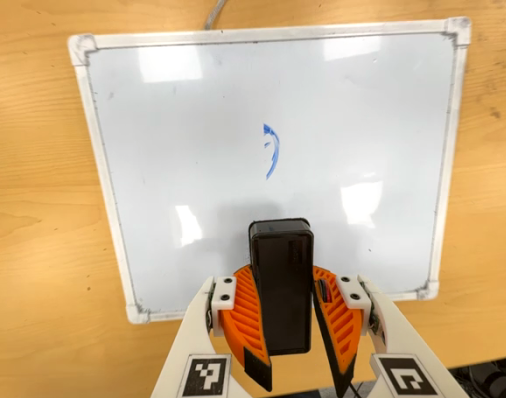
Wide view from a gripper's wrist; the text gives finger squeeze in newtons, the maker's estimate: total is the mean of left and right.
{"total": 11.4, "left": 10.6, "right": 12.2}